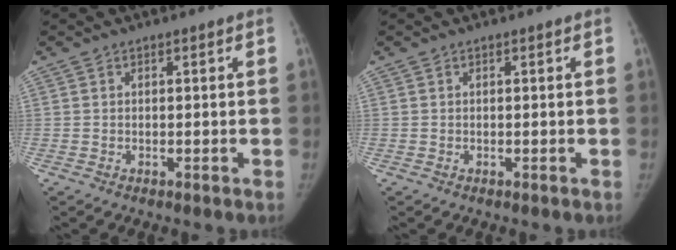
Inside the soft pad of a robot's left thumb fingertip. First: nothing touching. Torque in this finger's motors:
{"motor_torque": [0.05, 0.04, -0.16, 0.06, 0.04]}